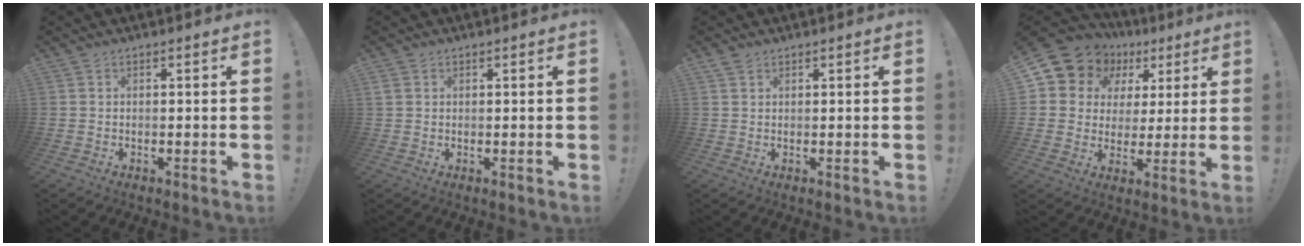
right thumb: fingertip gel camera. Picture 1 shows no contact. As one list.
[{"total": 1.5, "force": [0.8, 1.0, 0.6], "torque": [-0.009, 0.001, 0.015]}, {"total": 1.5, "force": [1.1, 0.8, 0.4], "torque": [-0.016, 0.001, 0.024]}, {"total": 10.9, "force": [5.6, 8.9, 3.1], "torque": [-0.049, -0.041, 0.111]}]